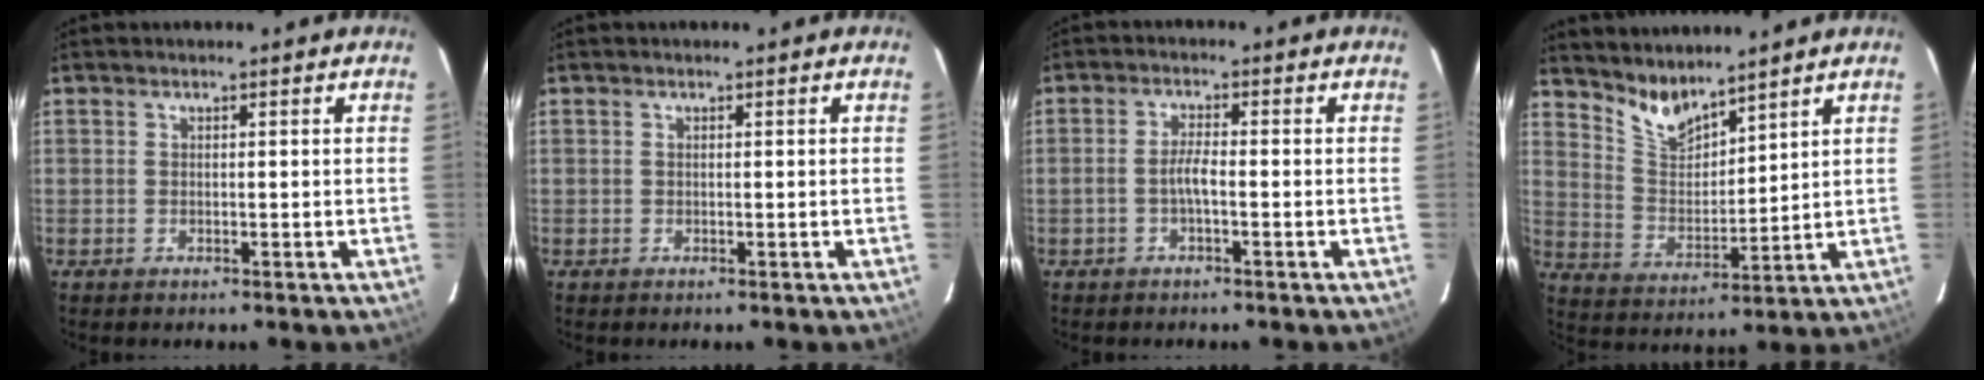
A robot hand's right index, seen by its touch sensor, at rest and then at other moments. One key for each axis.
{"total": 0.0}
{"total": 2.7, "fx": -1.1, "fy": 0.3, "fz": 2.4, "tx": -0.049, "ty": 0.005, "tz": -0.021}
{"total": 7.8, "fx": 6.9, "fy": 2.0, "fz": 3.0, "tx": -0.056, "ty": -0.008, "tz": 0.139}